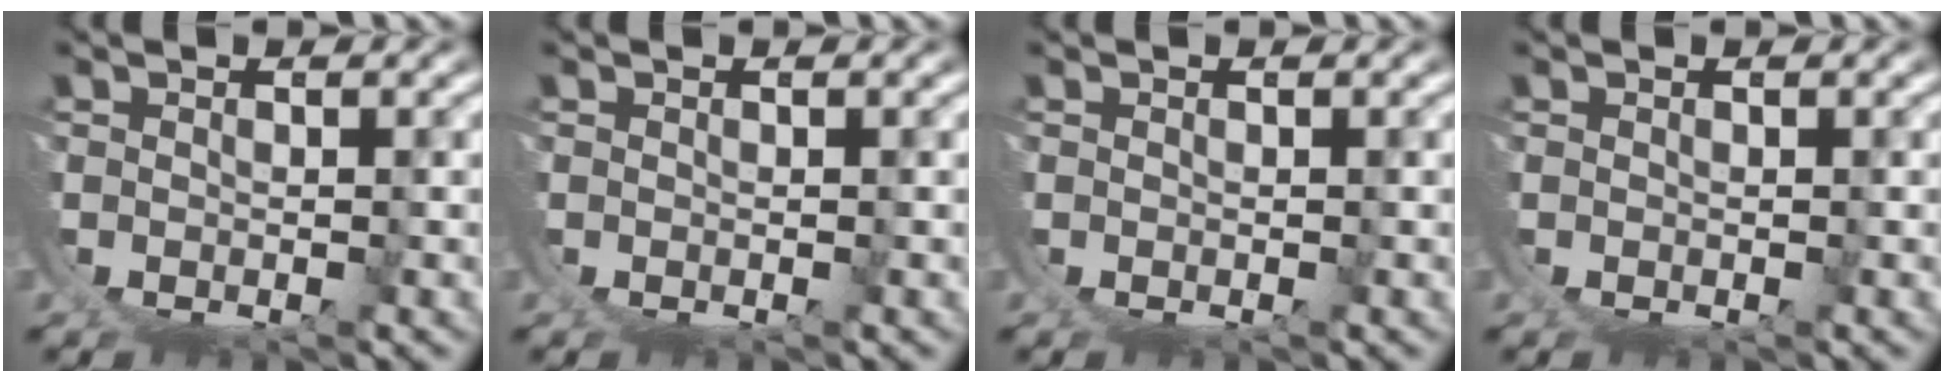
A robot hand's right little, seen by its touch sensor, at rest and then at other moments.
{"total": 0.0}
{"total": 0.0}
{"total": 0.0}